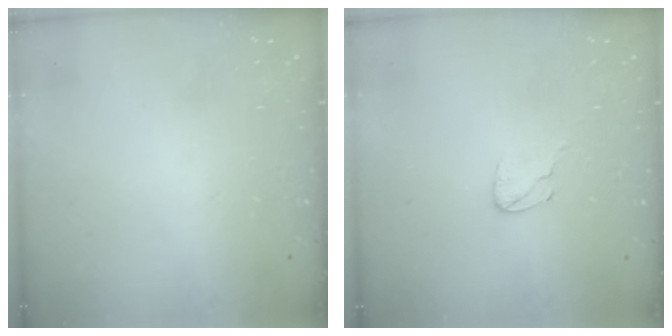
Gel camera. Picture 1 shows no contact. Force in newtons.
{"total": 2.7, "press": 2.7, "slide": 0.2}